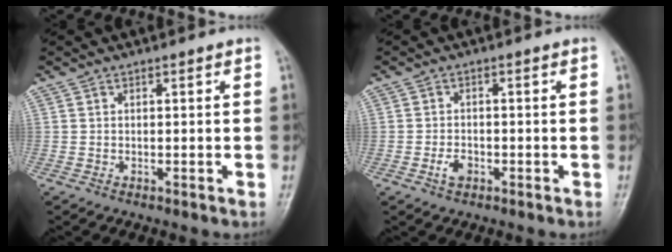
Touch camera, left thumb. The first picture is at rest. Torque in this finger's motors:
{"motor_torque": [-0.28, 0.31, 0.10, 0.05, 0.00]}